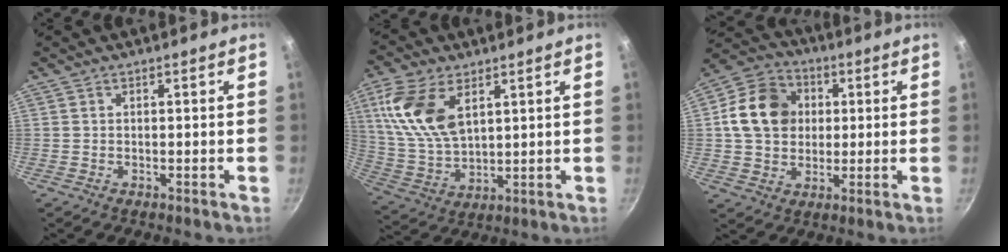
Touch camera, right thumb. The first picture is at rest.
{"total": 14.4, "force": [5.5, 8.0, 10.7], "torque": [-0.204, -0.020, 0.118]}
{"total": 13.7, "force": [2.1, 11.2, 7.5], "torque": [-0.105, 0.014, 0.024]}